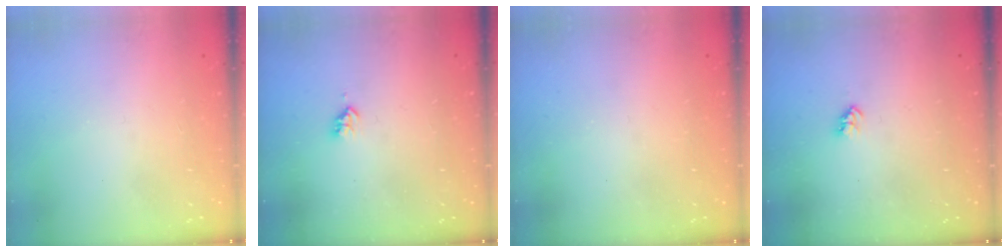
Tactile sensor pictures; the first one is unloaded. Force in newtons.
{"total": 3.1, "press": 3.1, "slide": 0.4}
{"total": 0.0}
{"total": 2.7, "press": 2.7, "slide": 0.4}